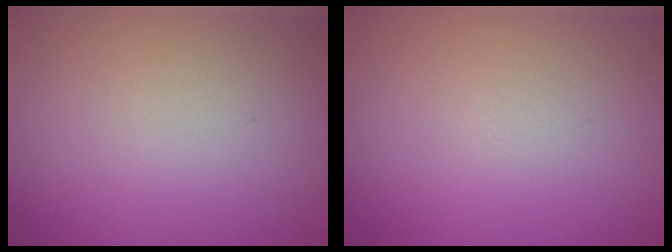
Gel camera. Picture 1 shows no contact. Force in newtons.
{"total": 0.0}